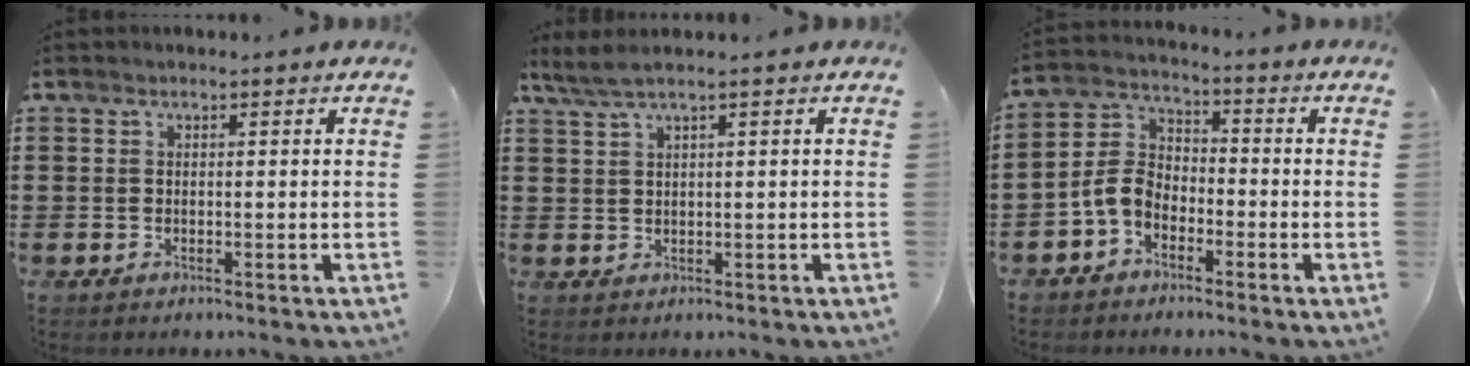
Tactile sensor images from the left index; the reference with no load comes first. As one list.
[{"total": 2.0, "force": [1.1, -0.1, 1.7], "torque": [-0.034, -0.001, 0.019]}, {"total": 5.5, "force": [-3.3, 3.4, 2.7], "torque": [-0.081, 0.004, -0.075]}]